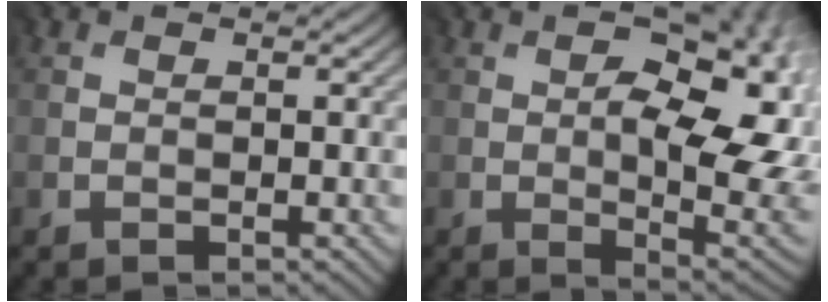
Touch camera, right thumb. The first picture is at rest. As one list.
[{"total": 14.4, "force": [-1.1, 7.2, 12.4], "torque": [-0.139, 0.013, -0.011]}]